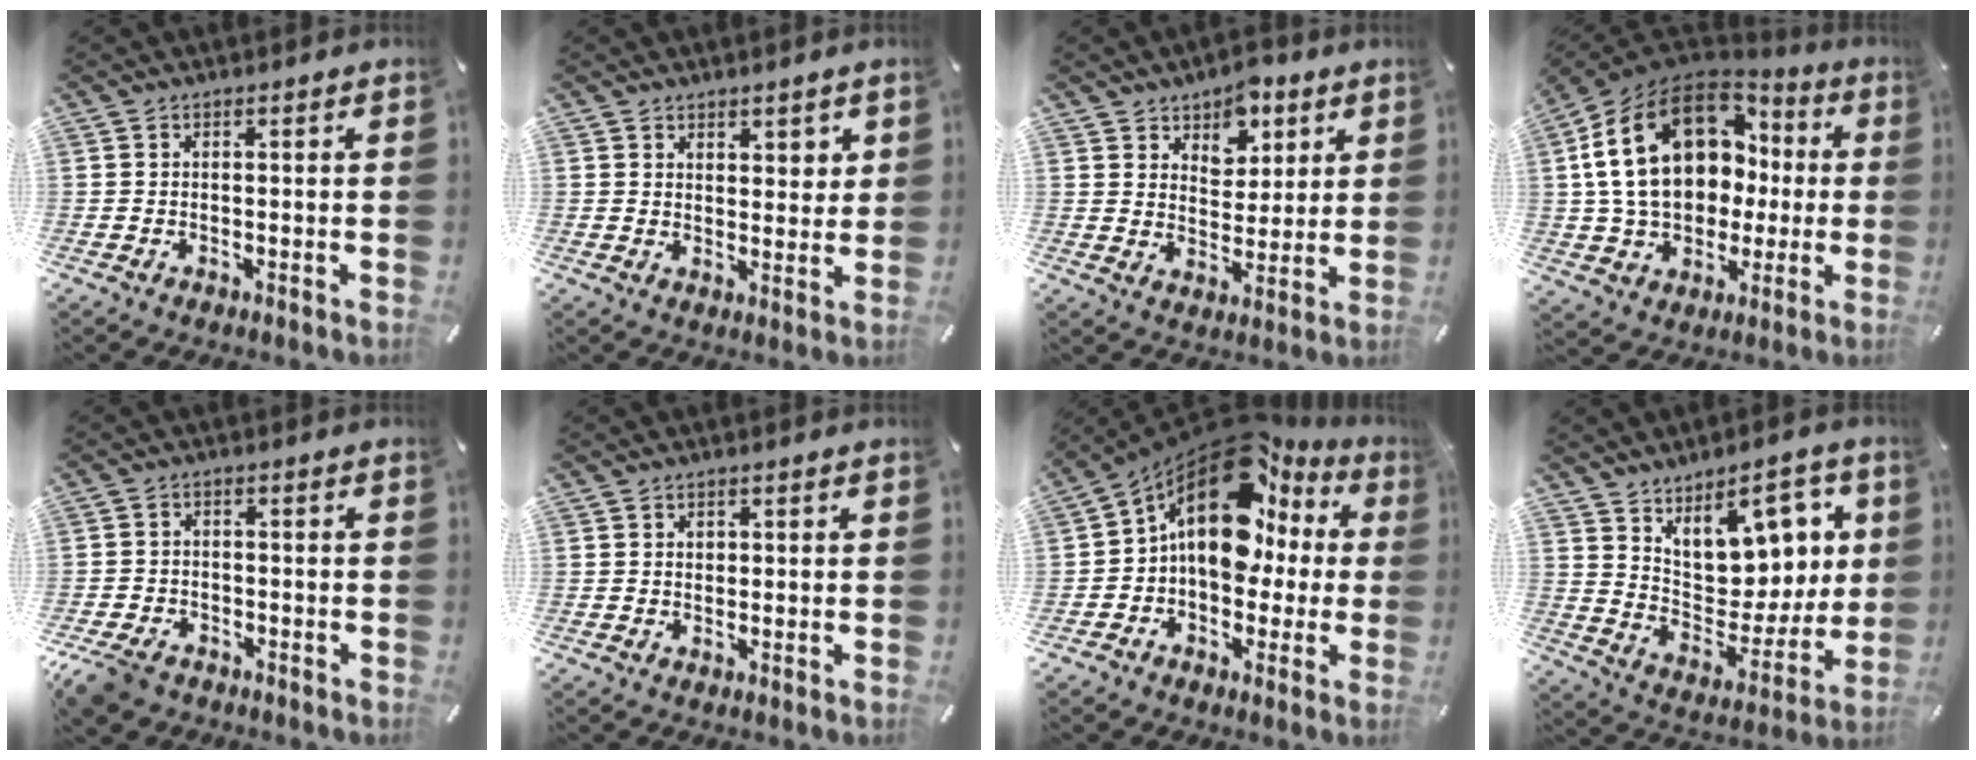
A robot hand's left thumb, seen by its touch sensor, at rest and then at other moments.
{"total": 3.7, "force": [2.8, 2.4, 0.5], "torque": [0.014, -0.019, 0.044]}
{"total": 7.3, "force": [4.5, 5.6, 1.1], "torque": [-0.013, -0.028, 0.078]}
{"total": 22.6, "force": [4.4, 16.3, 15.0], "torque": [-0.302, 0.006, 0.081]}
{"total": 5.5, "force": [-3.9, 3.4, 1.9], "torque": [-0.058, 0.011, -0.080]}
{"total": 0.9, "force": [0.1, 0.9, 0.3], "torque": [0.002, 0.000, 0.000]}
{"total": 19.0, "force": [7.5, 12.2, 12.4], "torque": [-0.213, -0.049, 0.130]}
{"total": 14.9, "force": [9.1, 9.1, 7.6], "torque": [-0.103, -0.078, 0.164]}